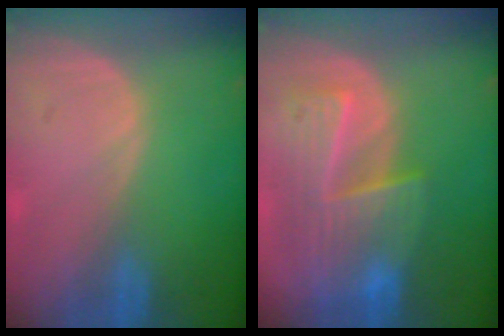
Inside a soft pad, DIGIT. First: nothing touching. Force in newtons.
{"total": 9.6, "press": 8.4, "slide": 4.7}